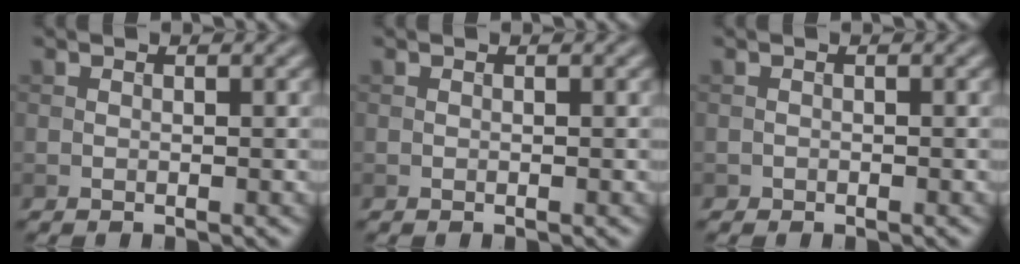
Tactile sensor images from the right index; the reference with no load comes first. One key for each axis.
{"total": 0.0}
{"total": 0.5, "fx": -0.3, "fy": 0.4, "fz": 0.0, "tx": 0.004, "ty": -0.003, "tz": -0.007}